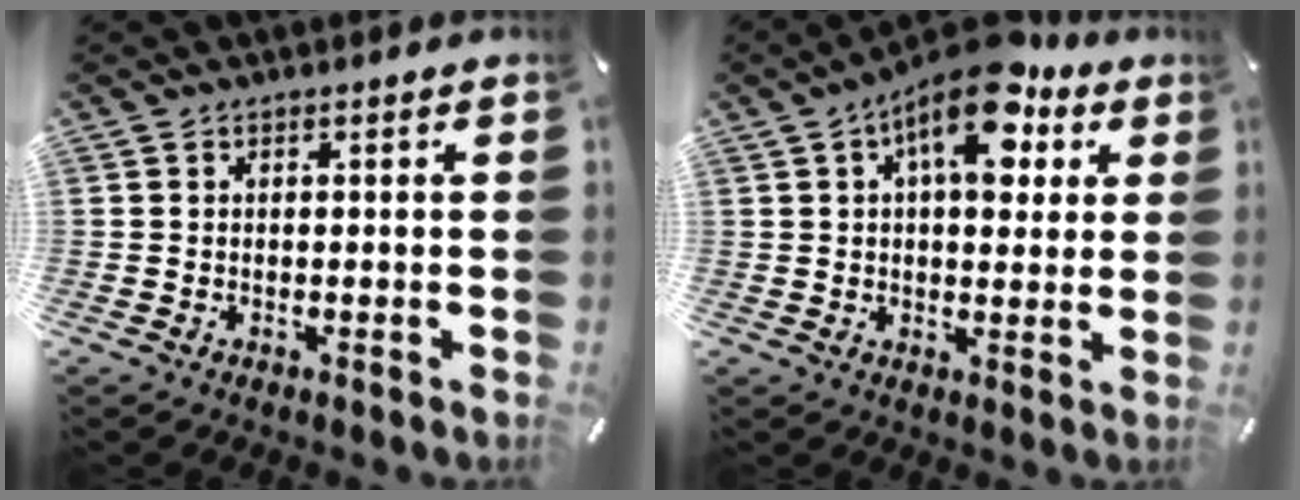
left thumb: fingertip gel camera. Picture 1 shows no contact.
{"total": 13.9, "force": [6.4, 6.8, 10.2], "torque": [-0.148, -0.023, 0.107]}